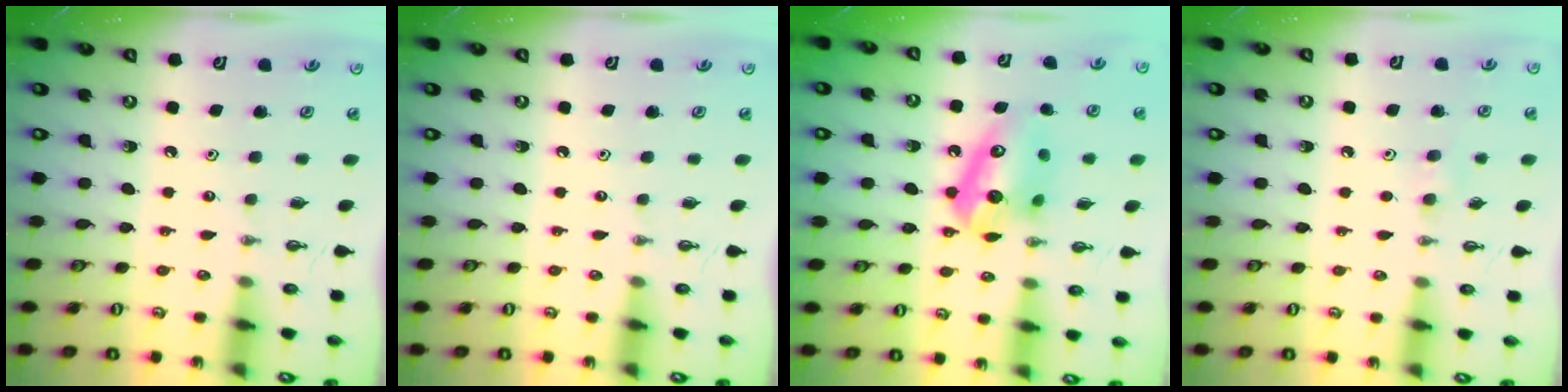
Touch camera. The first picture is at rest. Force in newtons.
{"total": 0.0}
{"total": 12.7, "press": 12.6, "slide": 1.6}
{"total": 4.7, "press": 4.0, "slide": 2.4}